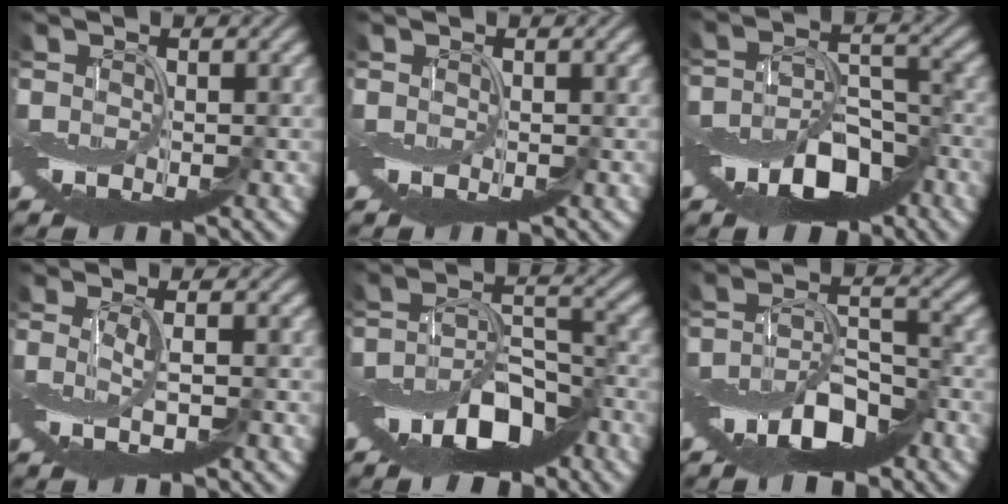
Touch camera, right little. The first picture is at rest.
{"total": 0.0}
{"total": 8.0, "force": [-4.9, 3.7, 5.1], "torque": [-0.081, -0.007, -0.083]}
{"total": 1.6, "force": [0.0, -0.1, 1.6], "torque": [-0.037, -0.001, 0.001]}
{"total": 8.7, "force": [-5.2, 3.8, 6.0], "torque": [-0.100, -0.004, -0.091]}
{"total": 7.5, "force": [-4.3, 3.2, 5.3], "torque": [-0.096, -0.001, -0.082]}